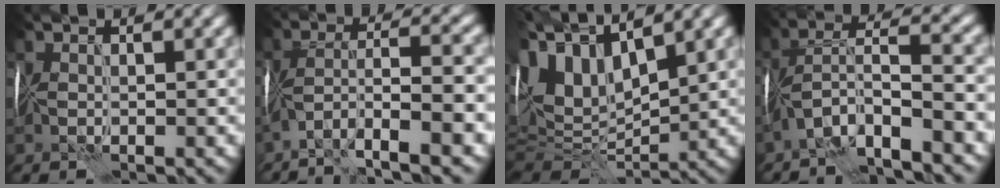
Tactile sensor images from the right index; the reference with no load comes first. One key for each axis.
{"total": 7.2, "fx": -4.0, "fy": 1.7, "fz": 5.7, "tx": -0.101, "ty": 0.015, "tz": -0.077}
{"total": 11.3, "fx": 5.6, "fy": 5.6, "fz": 8.1, "tx": -0.190, "ty": 0.025, "tz": 0.099}
{"total": 7.2, "fx": -4.7, "fy": 1.5, "fz": 5.3, "tx": -0.089, "ty": 0.016, "tz": -0.095}